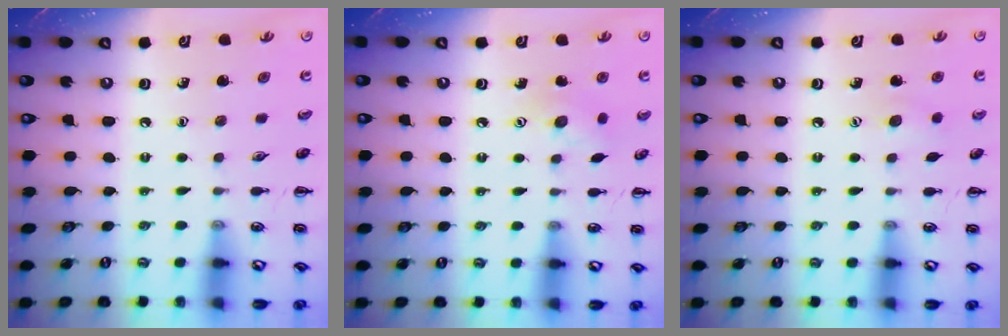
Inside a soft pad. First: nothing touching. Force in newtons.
{"total": 5.0, "press": 4.9, "slide": 1.1}
{"total": 5.4, "press": 5.3, "slide": 0.9}